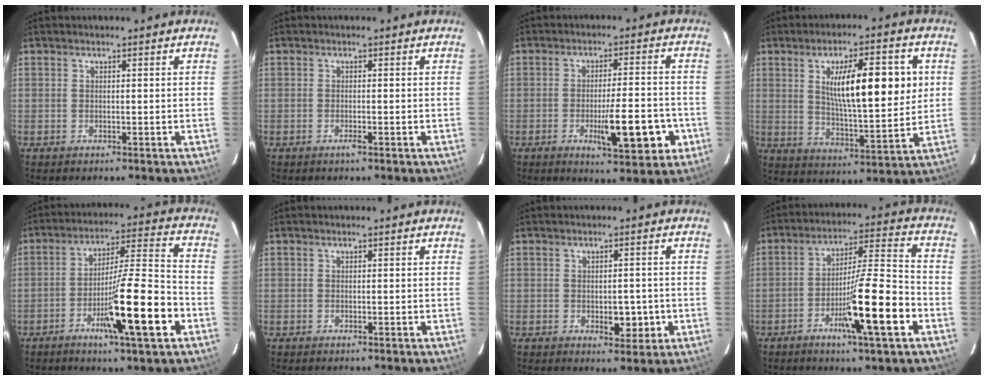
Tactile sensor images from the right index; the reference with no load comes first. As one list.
[{"total": 1.0, "force": [-0.7, -0.2, 0.7], "torque": [-0.020, -0.003, -0.012]}, {"total": 10.2, "force": [-3.4, 2.0, 9.4], "torque": [-0.134, -0.004, -0.044]}, {"total": 15.0, "force": [3.6, 3.4, 14.2], "torque": [-0.227, 0.007, 0.061]}, {"total": 15.1, "force": [-6.0, 0.4, 13.8], "torque": [-0.227, -0.008, -0.095]}, {"total": 0.0}, {"total": 3.9, "force": [-1.0, 2.0, 3.2], "torque": [-0.039, 0.000, -0.005]}, {"total": 13.7, "force": [-5.5, 0.3, 12.5], "torque": [-0.207, -0.005, -0.089]}]